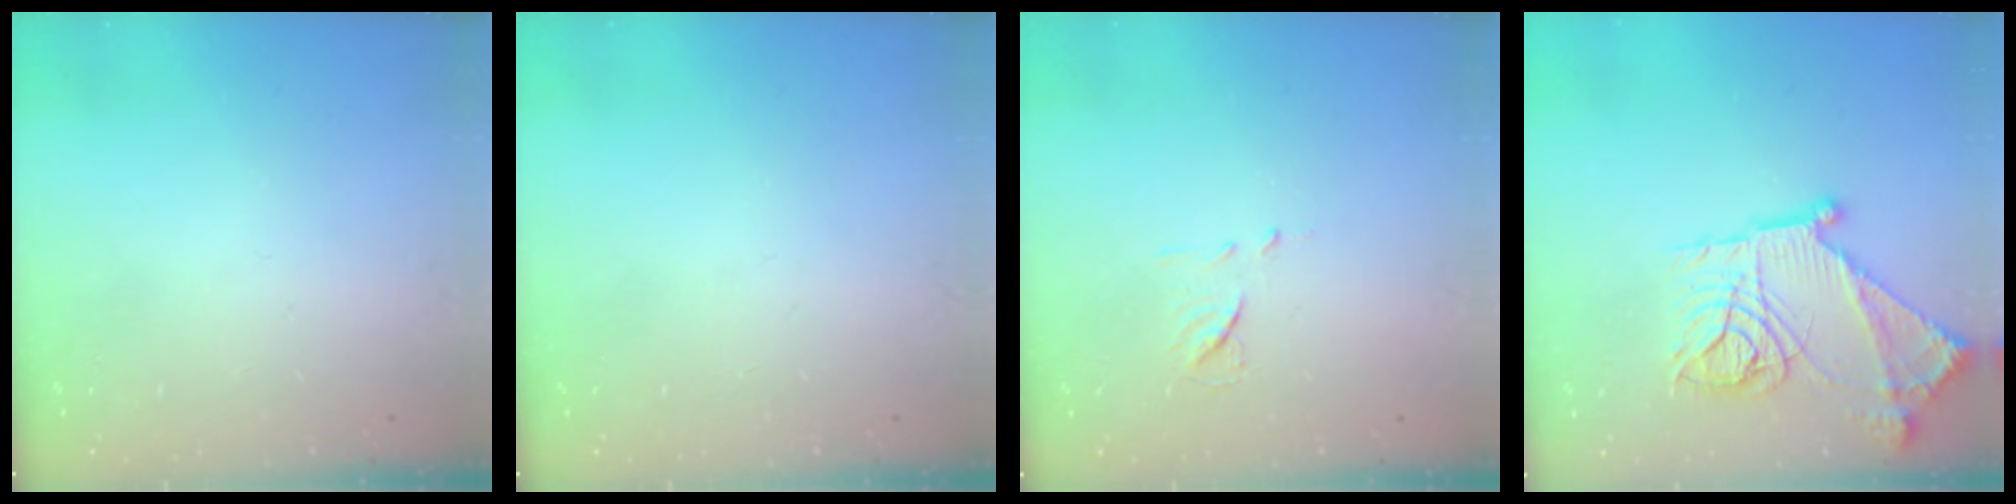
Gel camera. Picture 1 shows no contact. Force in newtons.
{"total": 0.0}
{"total": 6.8, "press": 6.7, "slide": 0.6}
{"total": 22.2, "press": 22.1, "slide": 2.3}